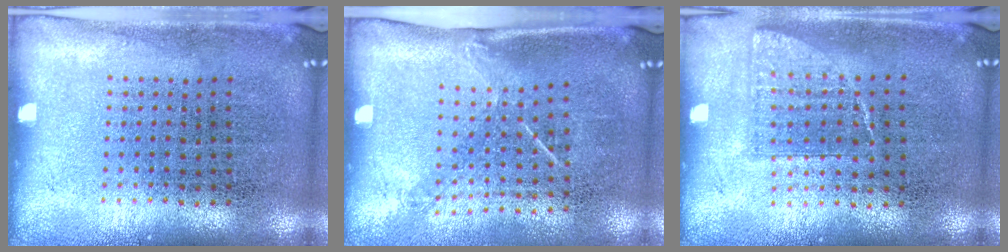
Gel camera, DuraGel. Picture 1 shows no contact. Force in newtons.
{"total": 1.4, "press": 1.0, "slide": 1.1}
{"total": 0.8, "press": 0.8, "slide": 0.1}